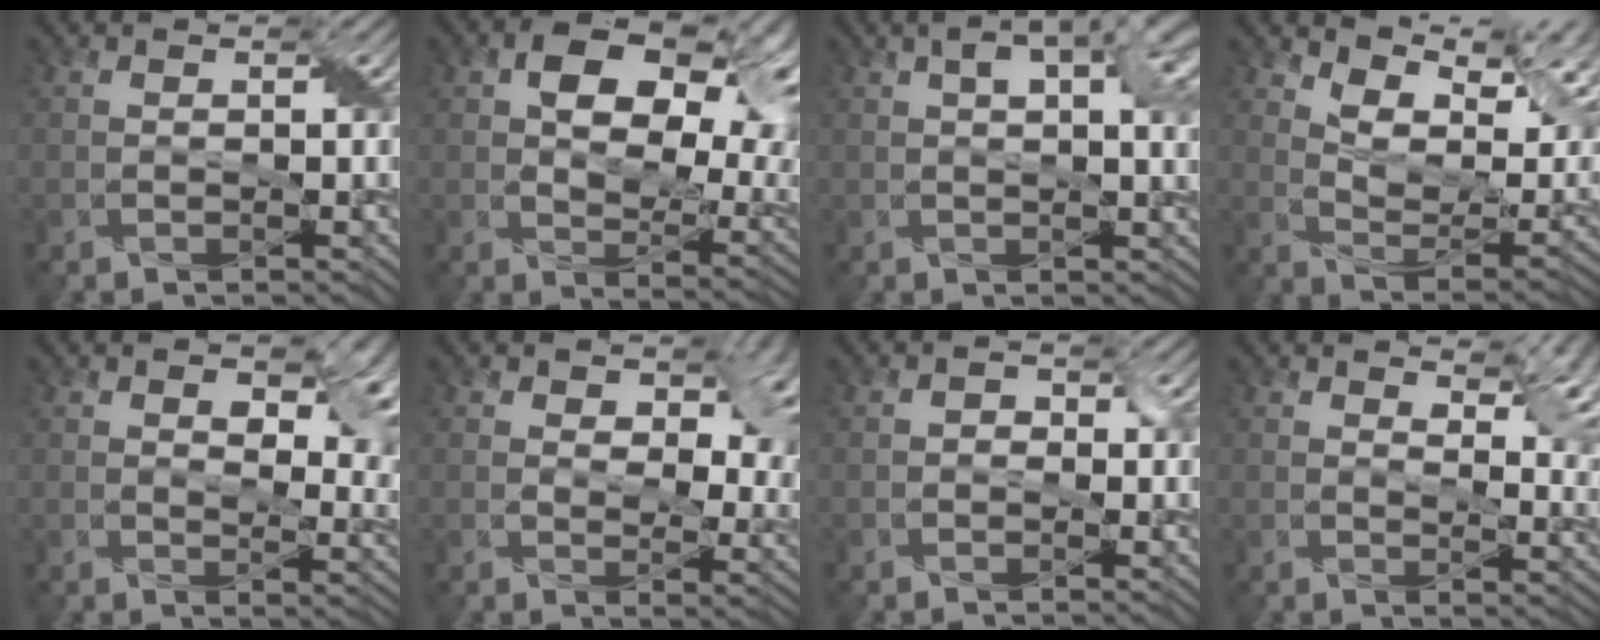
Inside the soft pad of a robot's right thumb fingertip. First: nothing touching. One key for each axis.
{"total": 14.4, "fx": 4.6, "fy": 8.9, "fz": 10.4, "tx": -0.145, "ty": 0.001, "tz": 0.080}
{"total": 8.8, "fx": 3.0, "fy": 3.5, "fz": 7.5, "tx": -0.105, "ty": 0.017, "tz": 0.041}
{"total": 11.3, "fx": 7.4, "fy": 4.4, "fz": 7.3, "tx": -0.144, "ty": 0.006, "tz": 0.125}
{"total": 9.6, "fx": 3.7, "fy": 4.8, "fz": 7.5, "tx": -0.105, "ty": -0.010, "tz": 0.062}
{"total": 11.3, "fx": 4.5, "fy": 6.3, "fz": 8.2, "tx": -0.125, "ty": -0.006, "tz": 0.076}
{"total": 1.2, "fx": -0.4, "fy": 1.1, "fz": 0.5, "tx": -0.008, "ty": -0.001, "tz": -0.010}
{"total": 8.9, "fx": 5.0, "fy": 3.7, "fz": 6.4, "tx": -0.091, "ty": -0.001, "tz": 0.084}